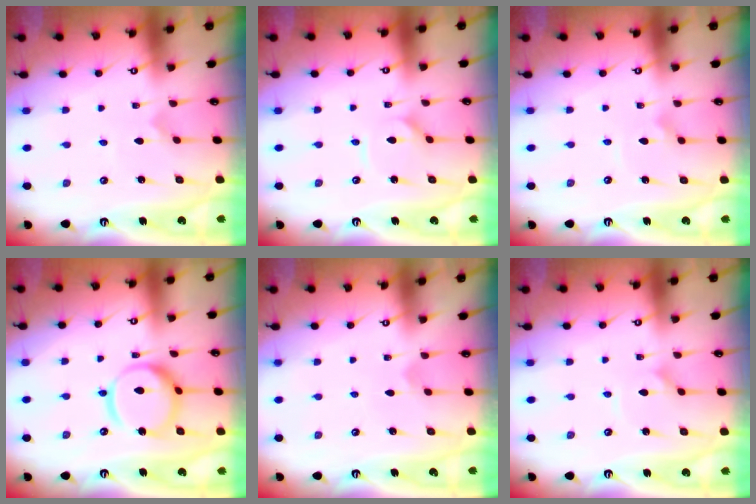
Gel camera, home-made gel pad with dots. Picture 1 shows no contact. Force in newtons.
{"total": 1.8, "press": 1.8, "slide": 0.3}
{"total": 2.2, "press": 2.2, "slide": 0.1}
{"total": 13.9, "press": 13.9, "slide": 1.4}
{"total": 2.5, "press": 2.5, "slide": 0.1}
{"total": 1.0, "press": 1.0, "slide": 0.2}